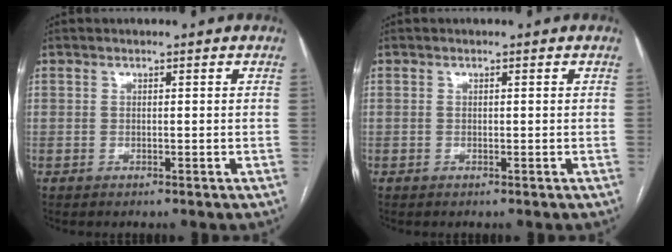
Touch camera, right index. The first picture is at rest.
{"total": 0.0}